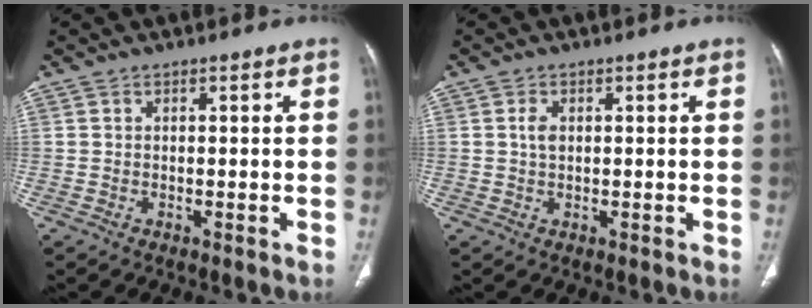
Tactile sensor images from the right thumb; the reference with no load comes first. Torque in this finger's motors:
{"motor_torque": [-0.01, 1.12, 0.17, 0.26, 0.09]}